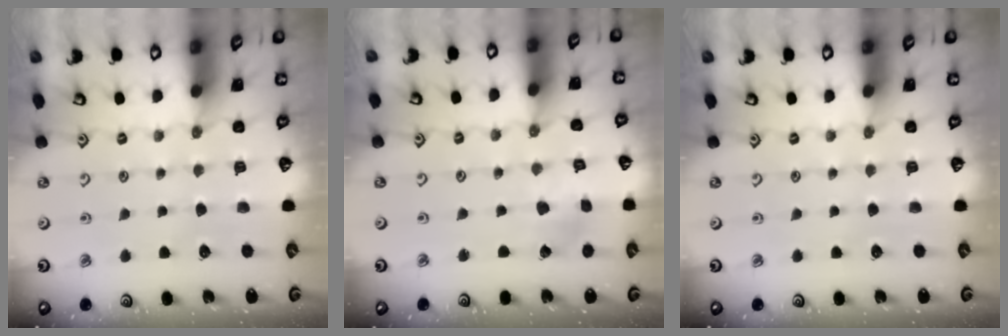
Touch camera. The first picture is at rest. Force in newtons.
{"total": 2.1, "press": 2.1, "slide": 0.2}
{"total": 0.0}